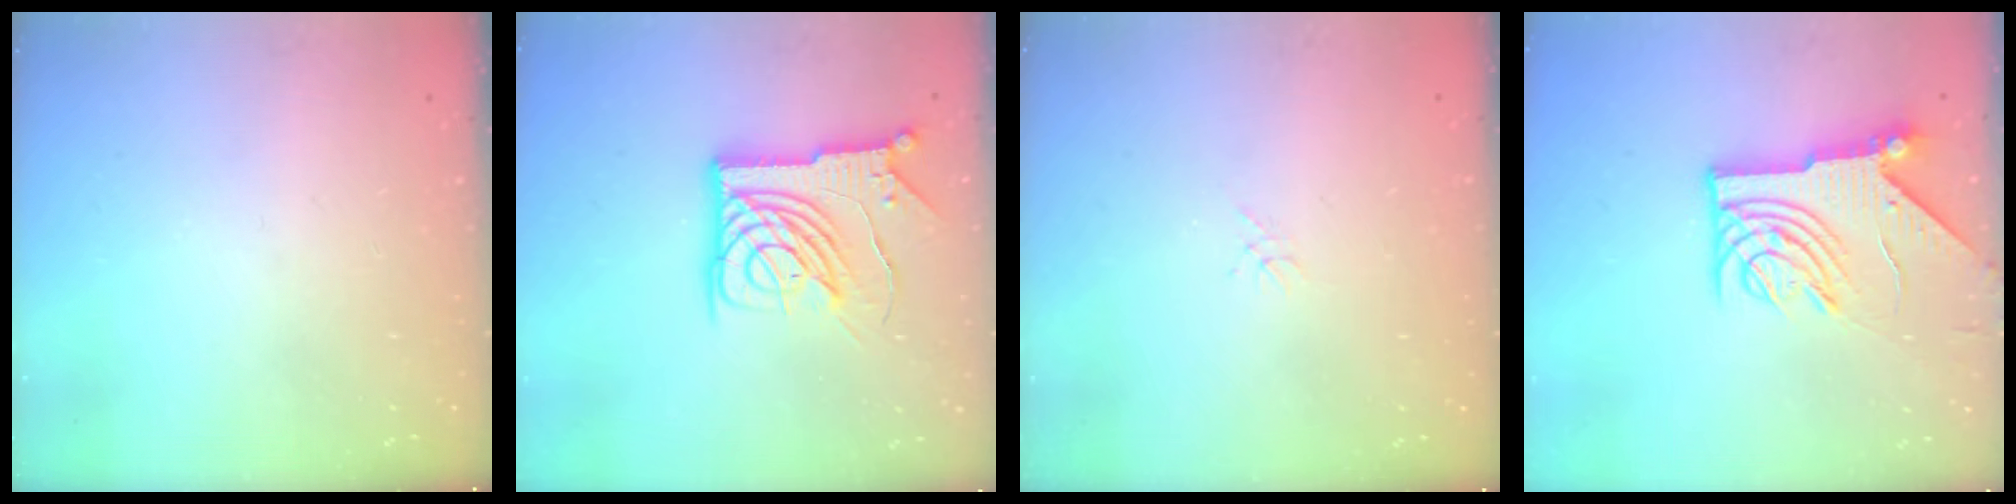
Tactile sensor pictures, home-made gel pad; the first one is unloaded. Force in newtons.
{"total": 14.0, "press": 13.9, "slide": 1.7}
{"total": 0.0}
{"total": 10.9, "press": 10.9, "slide": 1.2}